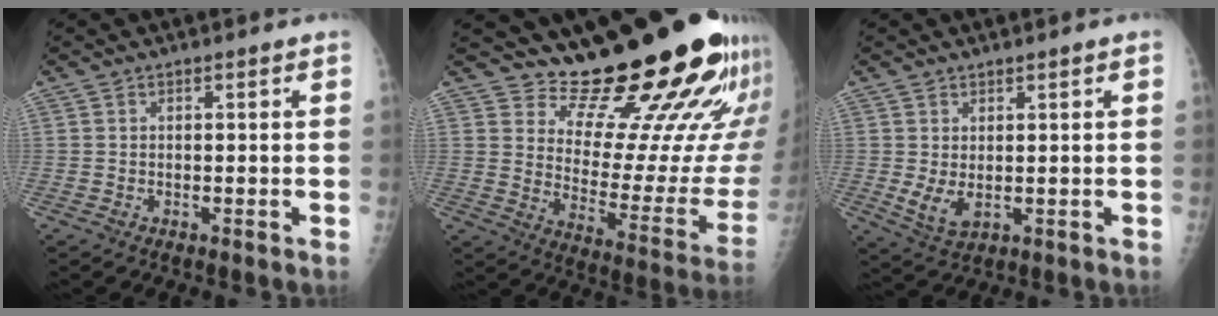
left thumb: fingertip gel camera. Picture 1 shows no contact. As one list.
[{"total": 23.3, "force": [20.0, 5.1, 10.8], "torque": [-0.112, -0.189, 0.270]}, {"total": 4.0, "force": [0.1, 1.9, 3.5], "torque": [-0.065, -0.002, 0.015]}]